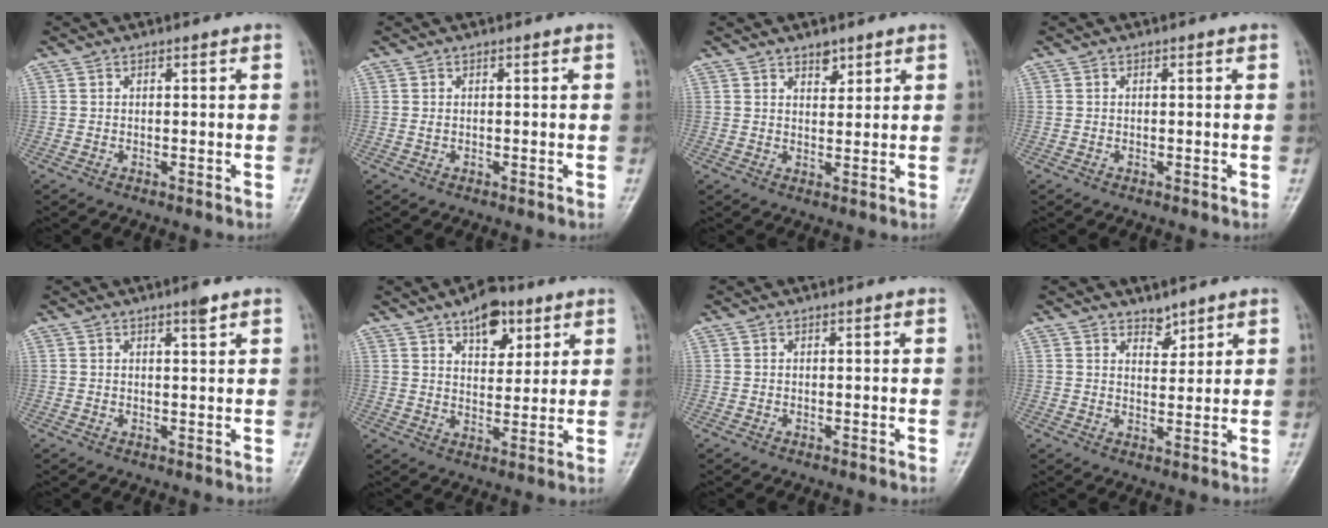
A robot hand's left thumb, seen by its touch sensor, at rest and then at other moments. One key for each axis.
{"total": 0.5, "fx": 0.2, "fy": 0.2, "fz": 0.4, "tx": -0.009, "ty": 0.001, "tz": 0.005}
{"total": 3.0, "fx": 2.2, "fy": 1.5, "fz": 1.4, "tx": -0.009, "ty": -0.015, "tz": 0.037}
{"total": 0.0}
{"total": 2.0, "fx": 1.4, "fy": 0.2, "fz": 1.4, "tx": -0.022, "ty": -0.009, "tz": 0.022}
{"total": 8.9, "fx": 5.2, "fy": 4.8, "fz": 5.4, "tx": -0.049, "ty": -0.024, "tz": 0.077}
{"total": 0.0}
{"total": 3.2, "fx": 2.7, "fy": 1.5, "fz": 0.9, "tx": 0.002, "ty": -0.022, "tz": 0.044}